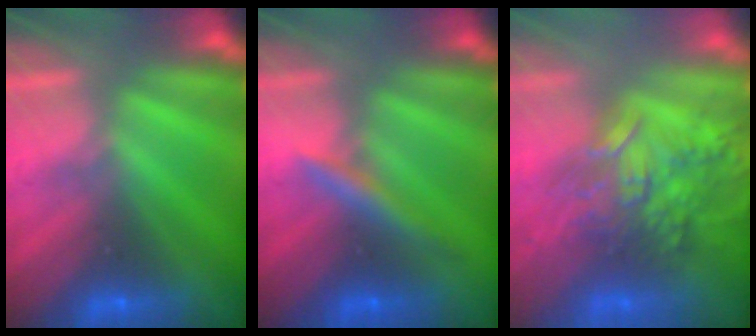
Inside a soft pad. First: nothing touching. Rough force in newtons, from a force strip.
{"total": 2.9}
{"total": 5.9}